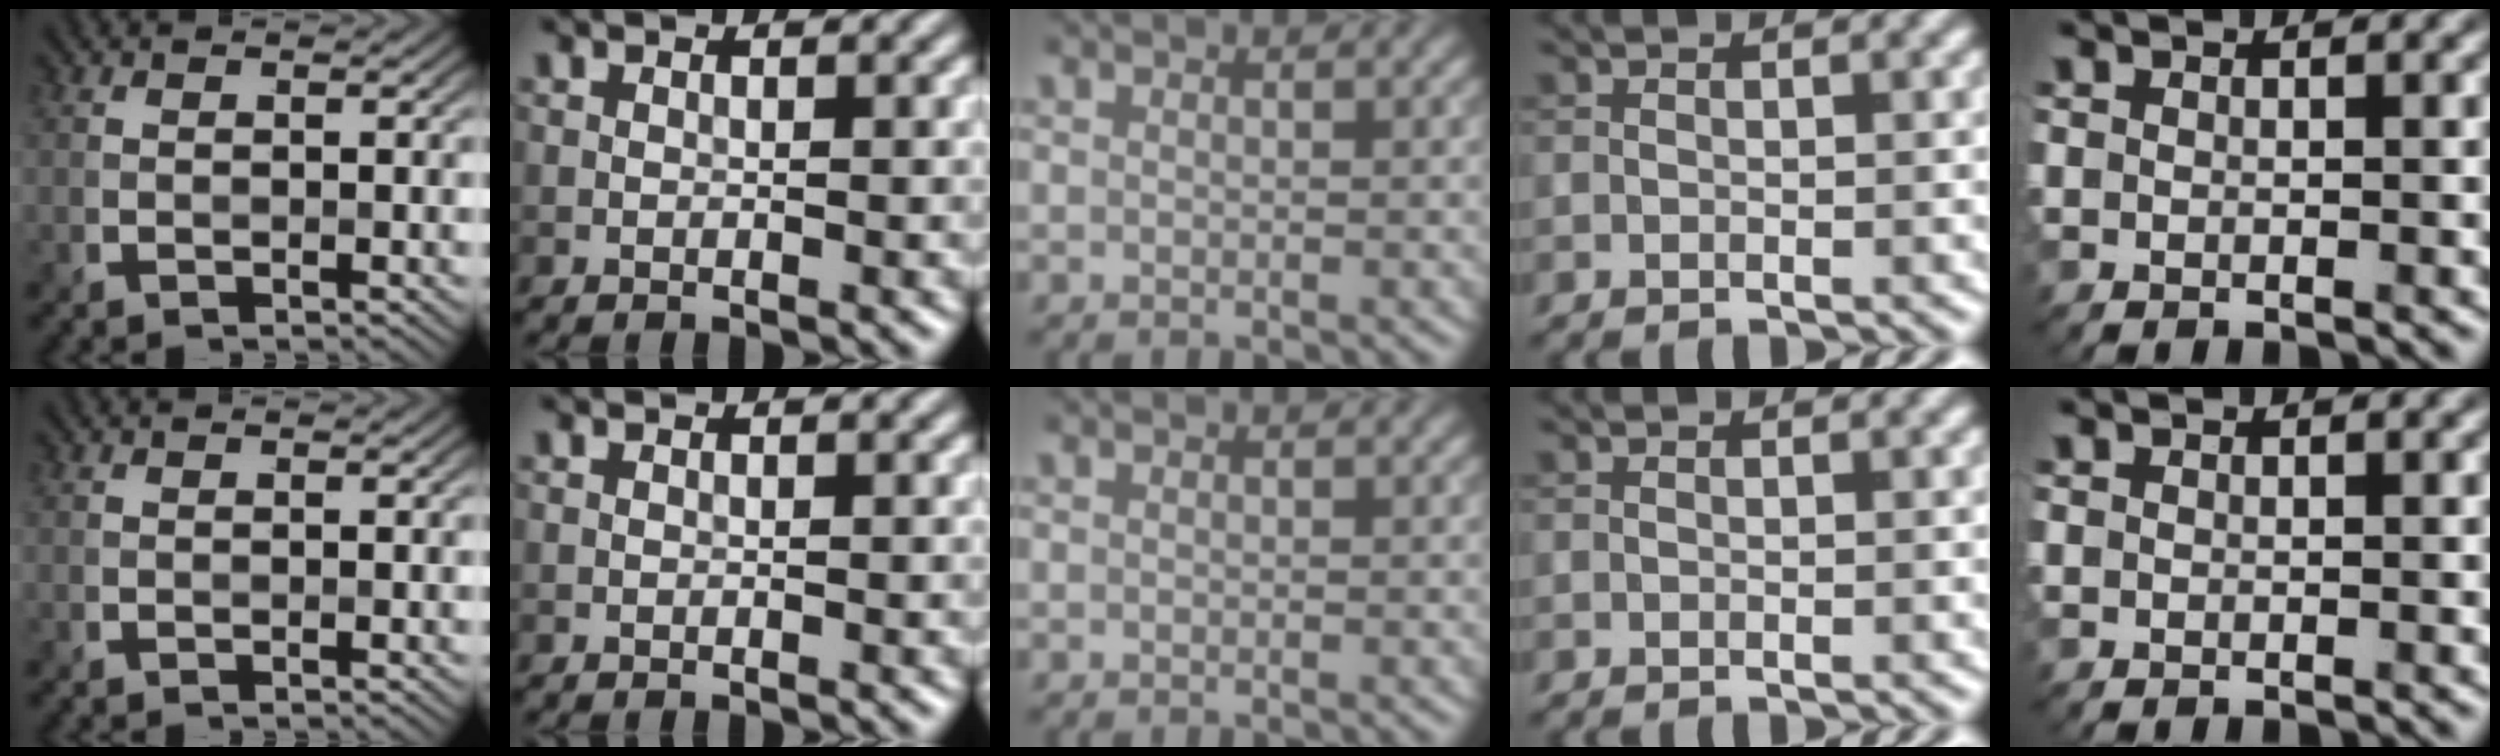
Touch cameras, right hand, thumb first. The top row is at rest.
{}